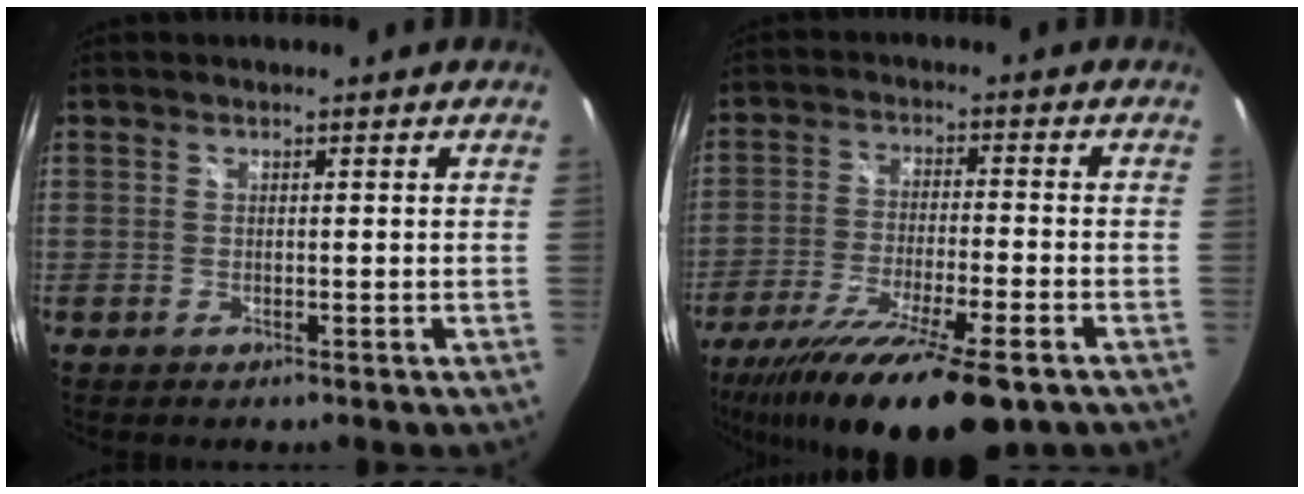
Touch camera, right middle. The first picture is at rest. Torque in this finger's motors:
{"motor_torque": [1.25, -0.89, 0.75, 0.21]}